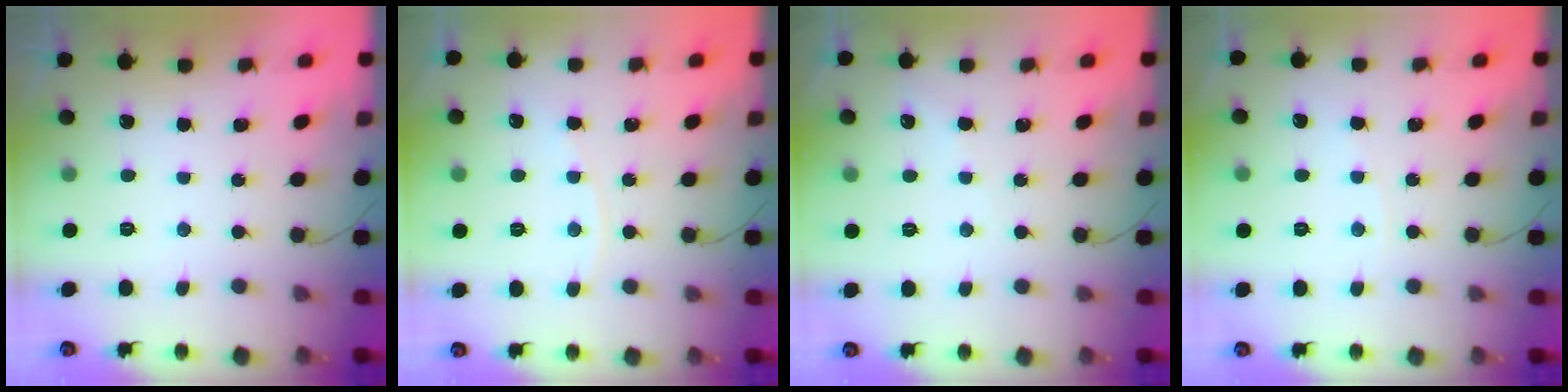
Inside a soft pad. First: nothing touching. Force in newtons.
{"total": 2.0, "press": 2.0, "slide": 0.4}
{"total": 2.7, "press": 2.6, "slide": 0.5}
{"total": 1.5, "press": 1.4, "slide": 0.3}